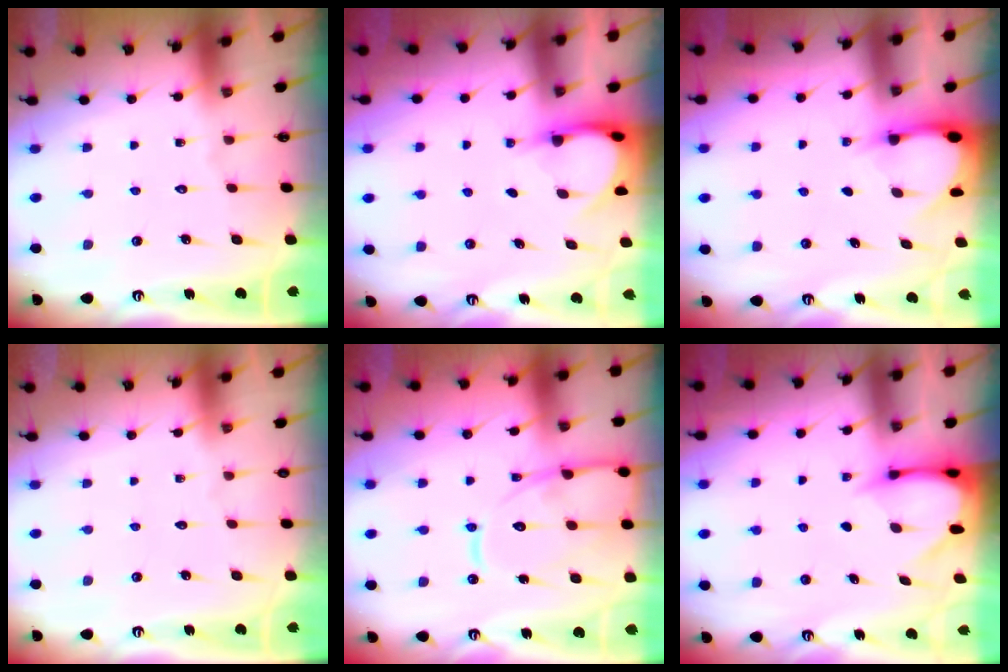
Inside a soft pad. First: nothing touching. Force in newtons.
{"total": 3.8, "press": 3.7, "slide": 0.3}
{"total": 3.0, "press": 3.0, "slide": 0.4}
{"total": 0.0}
{"total": 14.0, "press": 13.9, "slide": 1.3}
{"total": 3.5, "press": 3.5, "slide": 0.3}